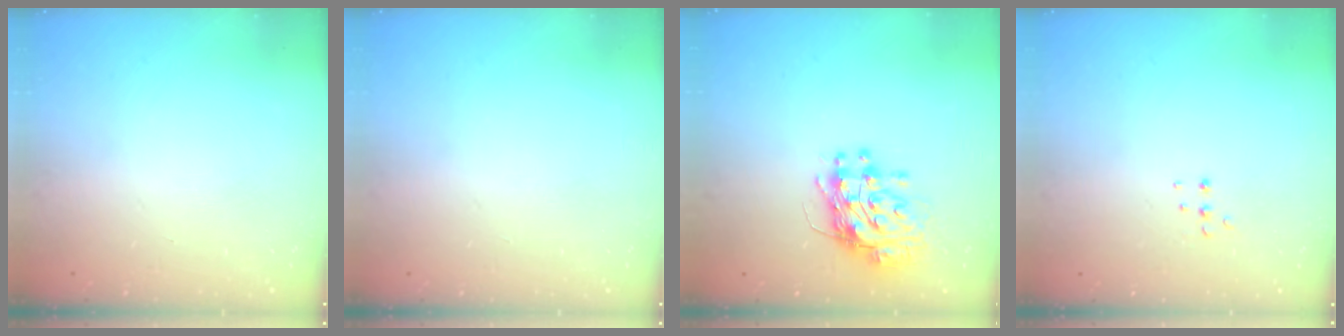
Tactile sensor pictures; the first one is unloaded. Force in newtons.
{"total": 0.0}
{"total": 11.5, "press": 11.4, "slide": 1.3}
{"total": 3.6, "press": 3.5, "slide": 0.9}